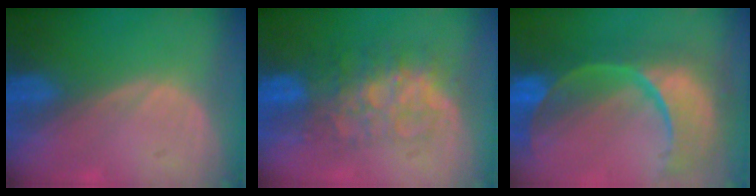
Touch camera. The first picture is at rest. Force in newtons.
{"total": 7.9, "press": 7.7, "slide": 2.0}
{"total": 13.9, "press": 11.0, "slide": 8.4}